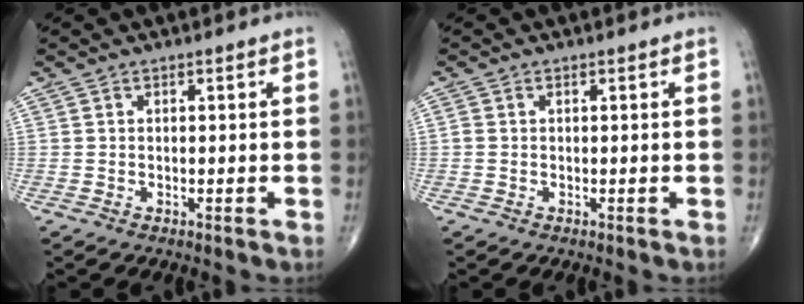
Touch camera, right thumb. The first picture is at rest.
{"total": 0.7, "force": [0.1, 0.5, 0.5], "torque": [-0.017, 0.008, 0.006]}